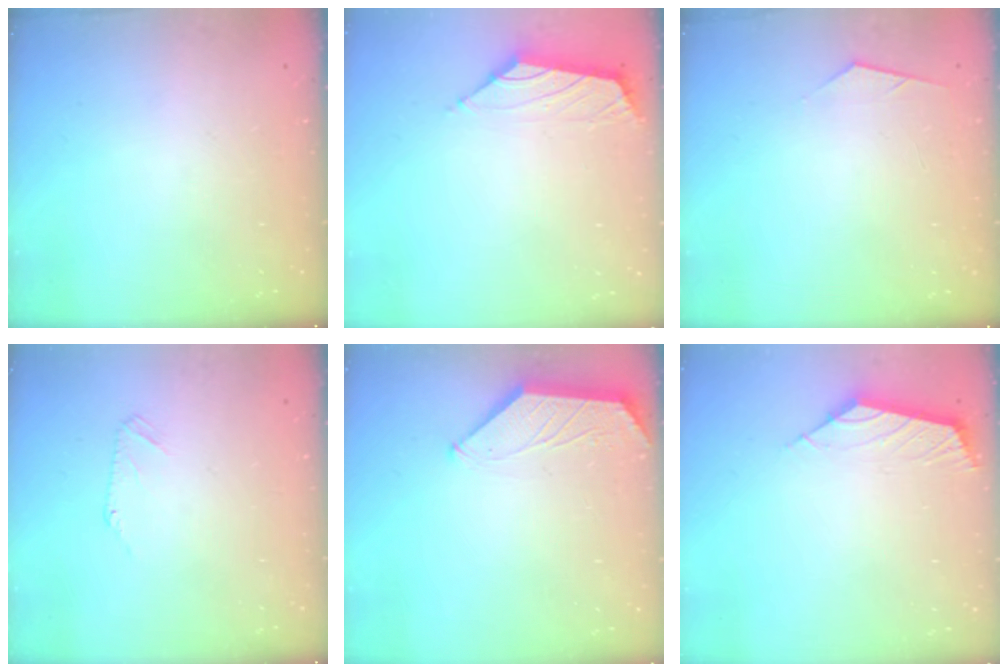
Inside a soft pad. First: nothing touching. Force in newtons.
{"total": 1.4, "press": 1.3, "slide": 0.6}
{"total": 3.9, "press": 3.9, "slide": 0.6}
{"total": 2.4, "press": 2.4, "slide": 0.5}
{"total": 0.9, "press": 0.9, "slide": 0.2}
{"total": 2.9, "press": 2.9, "slide": 0.7}